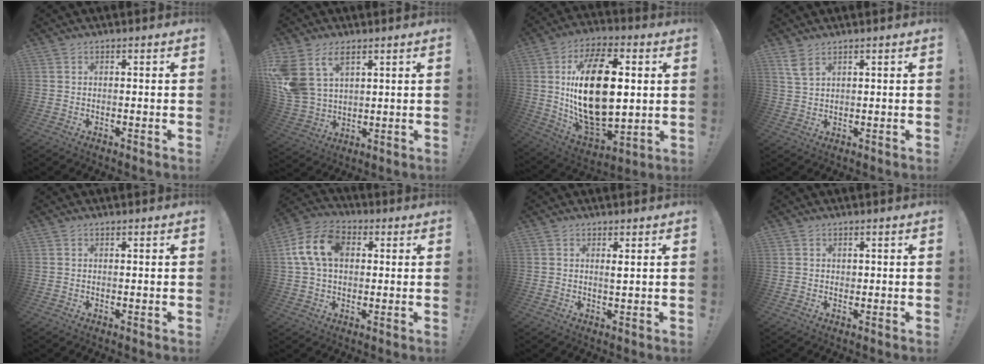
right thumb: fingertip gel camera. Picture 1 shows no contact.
{"total": 11.9, "force": [6.5, 7.6, 6.6], "torque": [-0.145, -0.031, 0.129]}
{"total": 25.7, "force": [4.0, 14.0, 21.2], "torque": [-0.402, -0.014, 0.069]}
{"total": 4.2, "force": [2.7, 1.6, 2.8], "torque": [-0.055, -0.012, 0.049]}
{"total": 0.0}
{"total": 13.7, "force": [3.1, 9.5, 9.4], "torque": [-0.175, 0.011, 0.058]}
{"total": 1.5, "force": [0.8, -0.1, 1.2], "torque": [-0.004, -0.011, 0.008]}
{"total": 0.8, "force": [0.4, 0.7, 0.1], "torque": [0.004, -0.001, 0.005]}